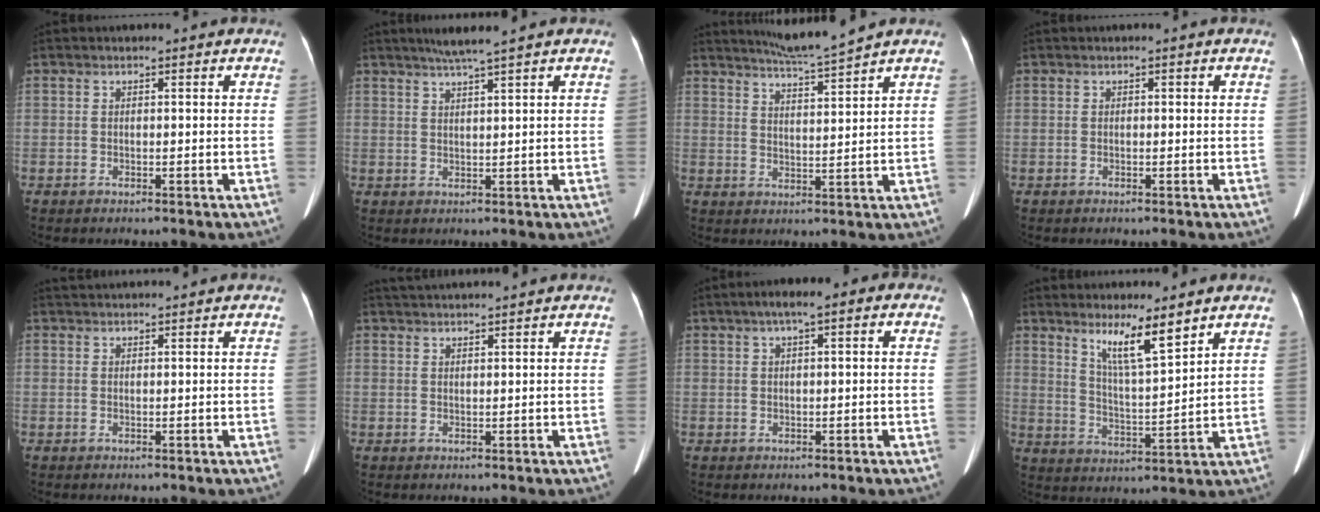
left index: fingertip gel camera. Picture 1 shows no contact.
{"total": 4.4, "force": [3.5, -0.9, 2.5], "torque": [-0.043, 0.007, 0.063]}
{"total": 6.4, "force": [5.9, -1.6, 1.9], "torque": [-0.041, -0.011, 0.106]}
{"total": 0.0}
{"total": 4.7, "force": [4.5, 0.1, 1.3], "torque": [-0.015, 0.037, 0.065]}
{"total": 7.8, "force": [7.3, -0.1, 2.8], "torque": [-0.044, 0.035, 0.104]}
{"total": 4.9, "force": [2.3, 1.4, 4.2], "torque": [-0.068, 0.025, 0.029]}
{"total": 7.8, "force": [5.6, 0.3, 5.4], "torque": [-0.101, -0.013, 0.102]}